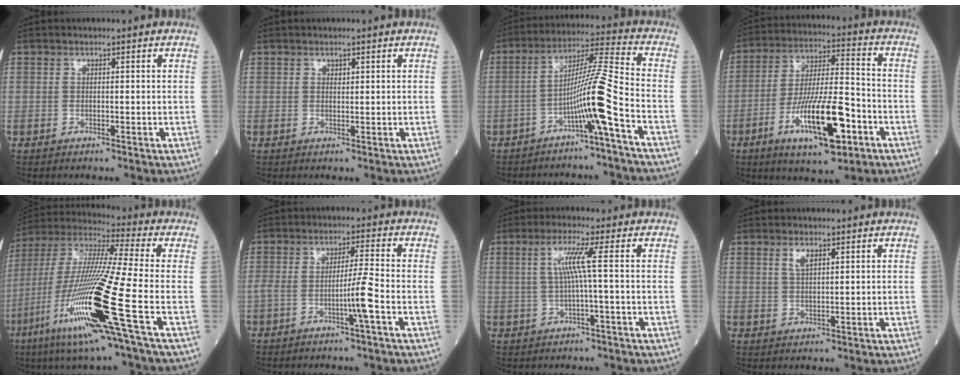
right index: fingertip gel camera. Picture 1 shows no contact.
{"total": 0.5, "force": [0.4, 0.3, 0.3], "torque": [-0.002, -0.003, 0.005]}
{"total": 9.0, "force": [-4.2, -1.9, 7.8], "torque": [-0.138, 0.012, -0.077]}
{"total": 15.1, "force": [-6.3, 3.2, 13.4], "torque": [-0.244, -0.008, -0.101]}
{"total": 21.2, "force": [-7.8, -0.5, 19.7], "torque": [-0.423, -0.039, -0.157]}
{"total": 5.7, "force": [-2.7, -1.1, 4.9], "torque": [-0.091, 0.007, -0.049]}
{"total": 4.4, "force": [0.5, -1.0, 4.2], "torque": [-0.089, 0.007, 0.013]}
{"total": 2.4, "force": [1.3, 0.8, 1.8], "torque": [-0.039, 0.002, 0.028]}